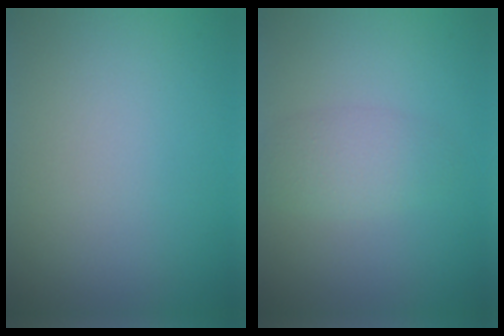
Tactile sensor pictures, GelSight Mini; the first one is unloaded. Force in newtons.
{"total": 2.4, "press": 2.4, "slide": 0.1}